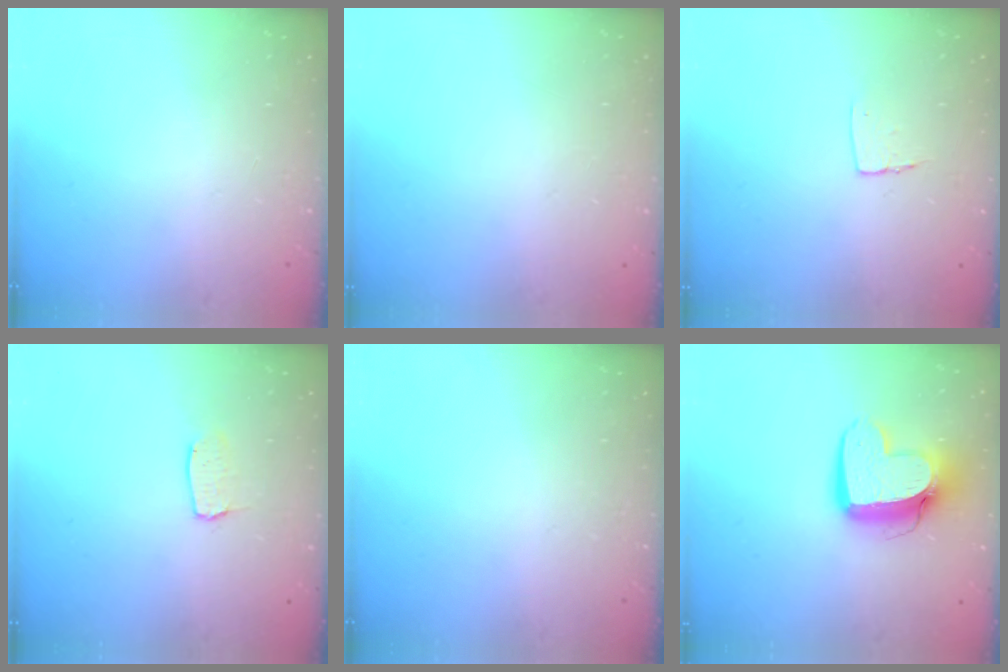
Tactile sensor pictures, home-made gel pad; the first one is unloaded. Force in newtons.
{"total": 0.0}
{"total": 5.0, "press": 5.0, "slide": 0.3}
{"total": 4.0, "press": 4.0, "slide": 0.3}
{"total": 0.0}
{"total": 13.0, "press": 12.9, "slide": 1.4}